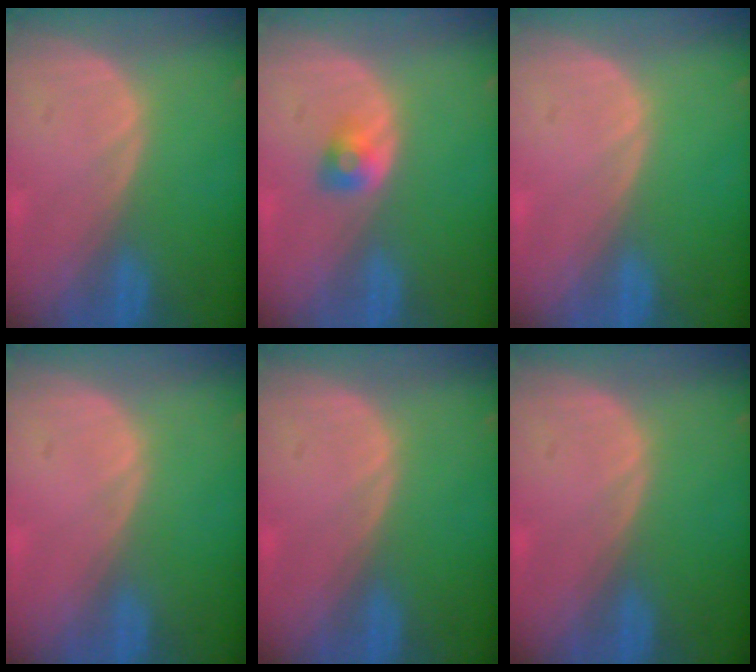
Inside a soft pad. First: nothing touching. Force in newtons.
{"total": 2.3, "press": 2.2, "slide": 0.7}
{"total": 0.0}
{"total": 0.0}
{"total": 0.0}
{"total": 0.0}